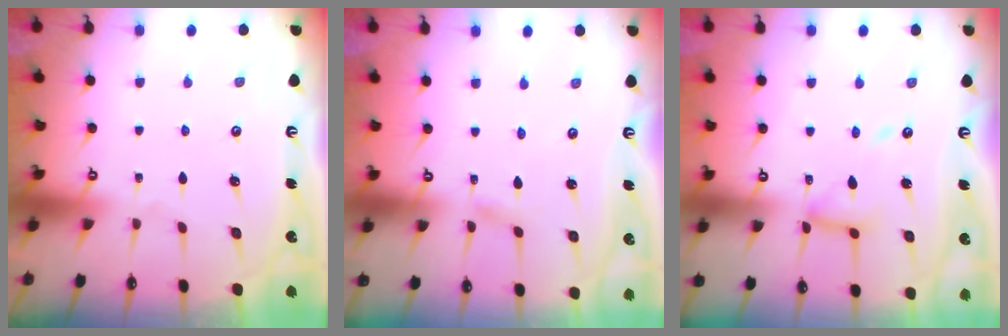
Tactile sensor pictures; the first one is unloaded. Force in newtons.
{"total": 1.1, "press": 1.1, "slide": 0.1}
{"total": 12.1, "press": 12.0, "slide": 1.1}